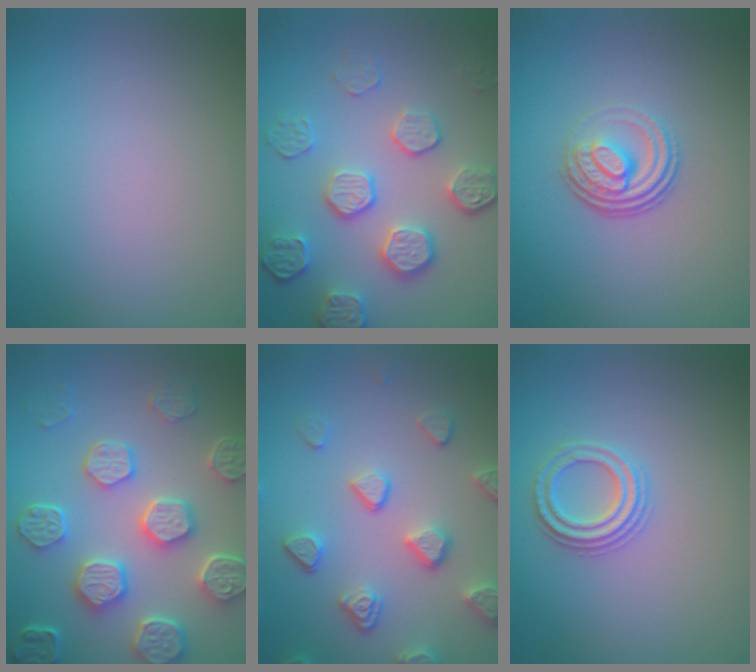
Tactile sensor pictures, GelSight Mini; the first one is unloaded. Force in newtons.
{"total": 5.3, "press": 4.0, "slide": 3.5}
{"total": 3.6, "press": 2.4, "slide": 2.7}
{"total": 7.3, "press": 6.0, "slide": 4.0}
{"total": 4.1, "press": 3.6, "slide": 2.0}
{"total": 2.3, "press": 2.2, "slide": 0.5}